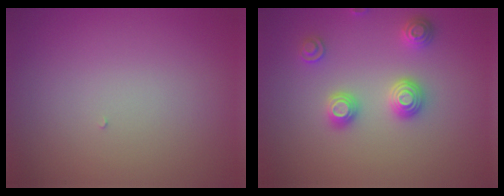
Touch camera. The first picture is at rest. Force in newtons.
{"total": 2.9, "press": 2.9, "slide": 0.2}